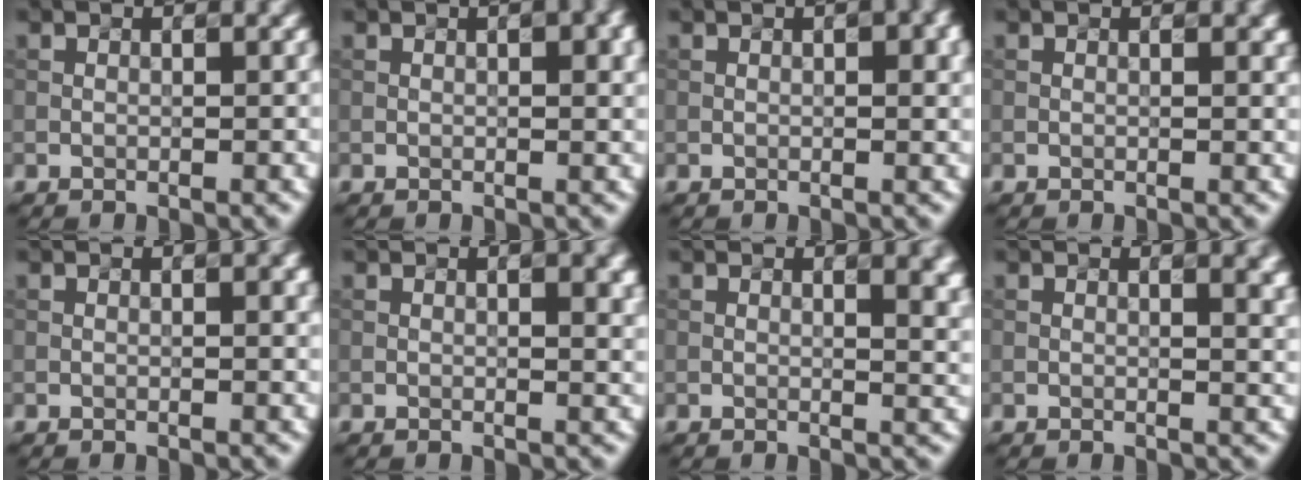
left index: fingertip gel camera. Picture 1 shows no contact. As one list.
[{"total": 3.2, "force": [0.8, 1.1, 2.9], "torque": [-0.028, 0.011, 0.011]}, {"total": 2.7, "force": [0.7, 0.8, 2.5], "torque": [-0.027, 0.007, 0.012]}, {"total": 1.1, "force": [0.4, 0.4, 0.9], "torque": [-0.008, 0.002, 0.005]}, {"total": 1.4, "force": [0.3, 0.4, 1.3], "torque": [-0.010, 0.004, 0.005]}, {"total": 4.1, "force": [1.1, 1.8, 3.5], "torque": [-0.022, 0.013, 0.015]}, {"total": 6.0, "force": [2.3, 2.9, 4.8], "torque": [-0.022, 0.017, 0.026]}, {"total": 4.6, "force": [1.7, 2.2, 3.7], "torque": [-0.019, 0.017, 0.018]}]